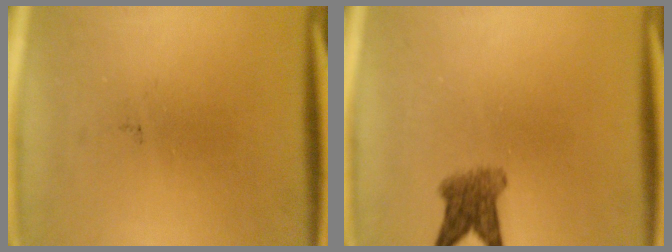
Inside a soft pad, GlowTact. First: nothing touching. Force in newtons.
{"total": 4.3}